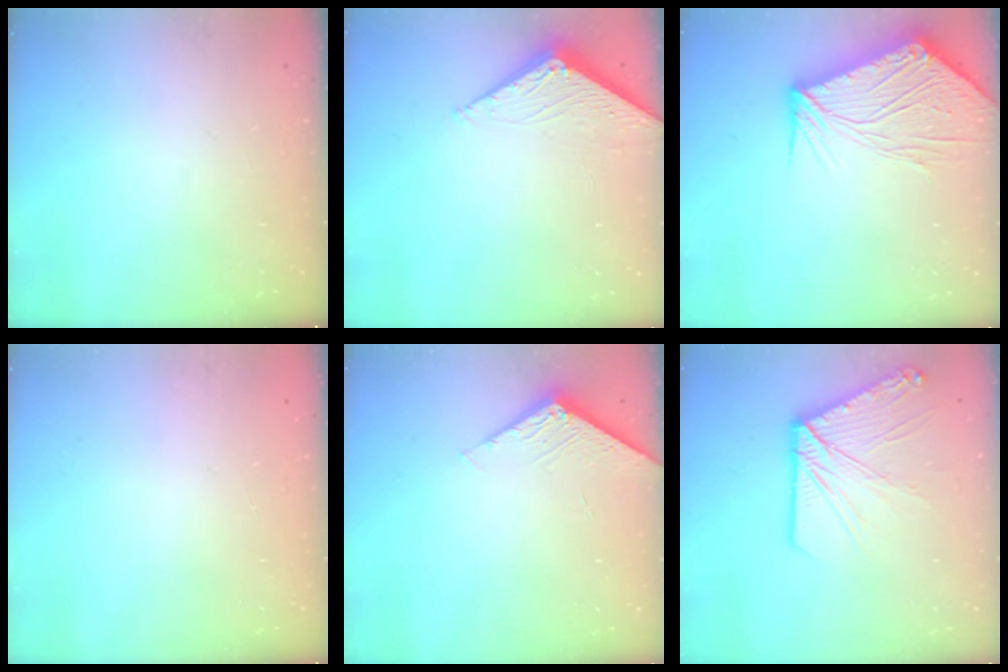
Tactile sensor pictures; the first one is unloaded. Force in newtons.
{"total": 2.8, "press": 2.8, "slide": 0.3}
{"total": 15.8, "press": 15.7, "slide": 2.1}
{"total": 0.0}
{"total": 3.6, "press": 3.6, "slide": 0.3}
{"total": 14.4, "press": 14.3, "slide": 2.1}